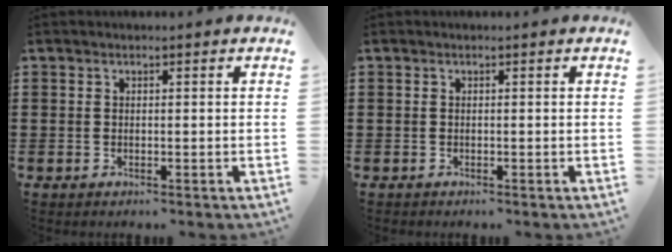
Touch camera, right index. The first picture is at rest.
{"total": 0.0}